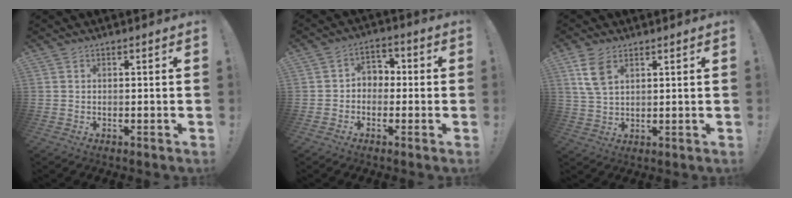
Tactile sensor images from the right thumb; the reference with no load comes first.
{"total": 4.9, "force": [-1.3, 4.2, 2.0], "torque": [-0.044, 0.025, -0.021]}
{"total": 7.6, "force": [3.7, 4.1, 5.2], "torque": [-0.097, -0.008, 0.071]}